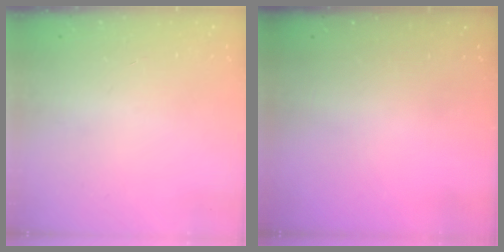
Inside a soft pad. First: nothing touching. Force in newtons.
{"total": 0.0}